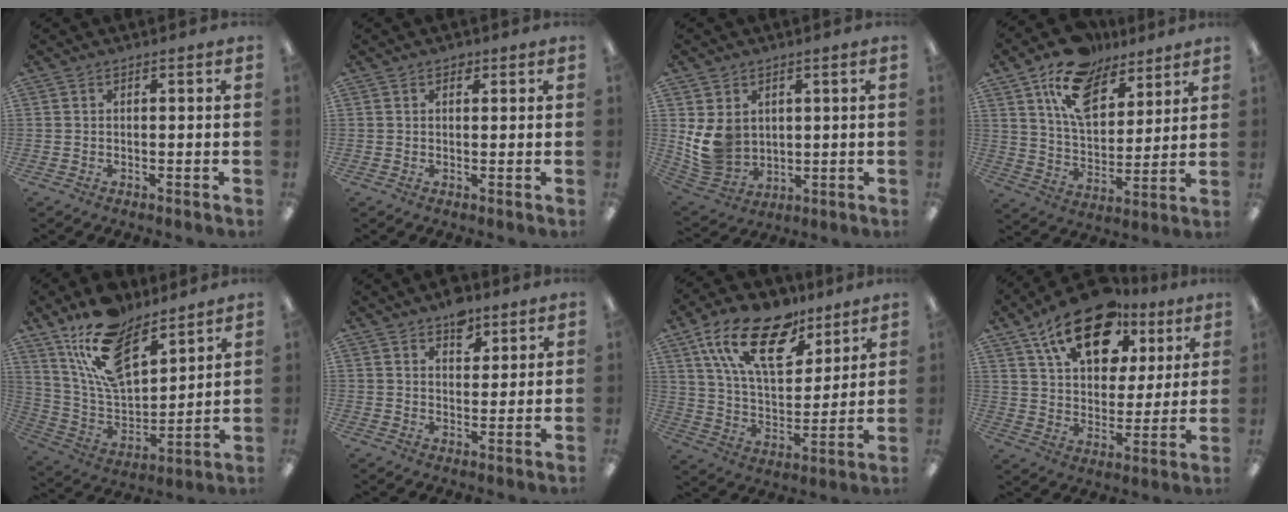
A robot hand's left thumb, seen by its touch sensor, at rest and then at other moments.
{"total": 1.7, "force": [0.9, 1.1, 0.9], "torque": [-0.002, -0.004, 0.013]}
{"total": 10.1, "force": [1.9, 8.5, 5.1], "torque": [-0.121, -0.004, 0.042]}
{"total": 15.9, "force": [10.5, 8.9, 8.0], "torque": [-0.143, -0.044, 0.193]}
{"total": 17.8, "force": [13.0, 7.8, 9.3], "torque": [-0.187, -0.062, 0.237]}
{"total": 6.7, "force": [4.7, 4.0, 2.7], "torque": [-0.020, -0.021, 0.079]}
{"total": 20.9, "force": [12.6, 10.4, 13.0], "torque": [-0.246, -0.052, 0.224]}
{"total": 19.4, "force": [12.1, 10.6, 10.8], "torque": [-0.181, -0.053, 0.211]}